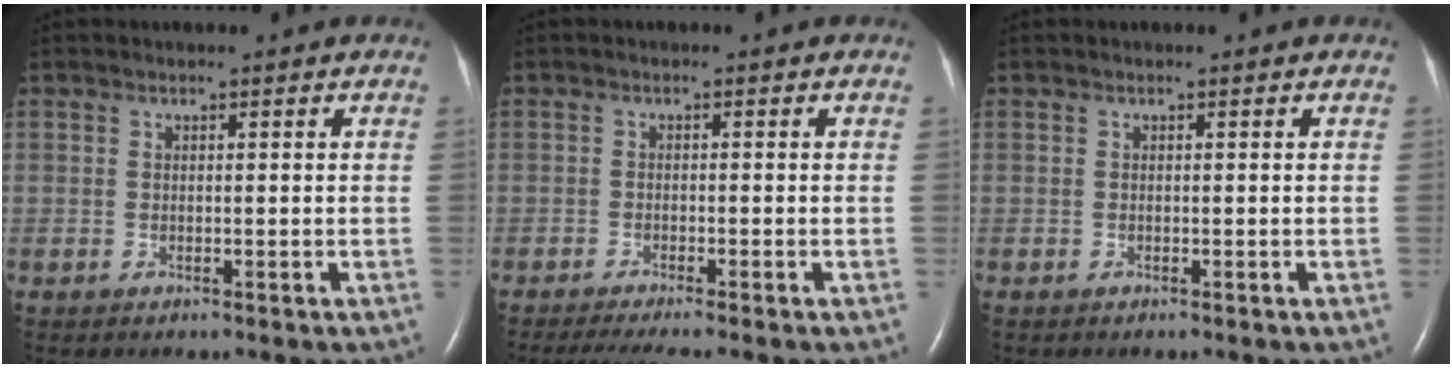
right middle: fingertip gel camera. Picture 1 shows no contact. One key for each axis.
{"total": 5.6, "fx": -4.7, "fy": -0.4, "fz": 3.1, "tx": -0.048, "ty": -0.015, "tz": -0.076}
{"total": 0.0}